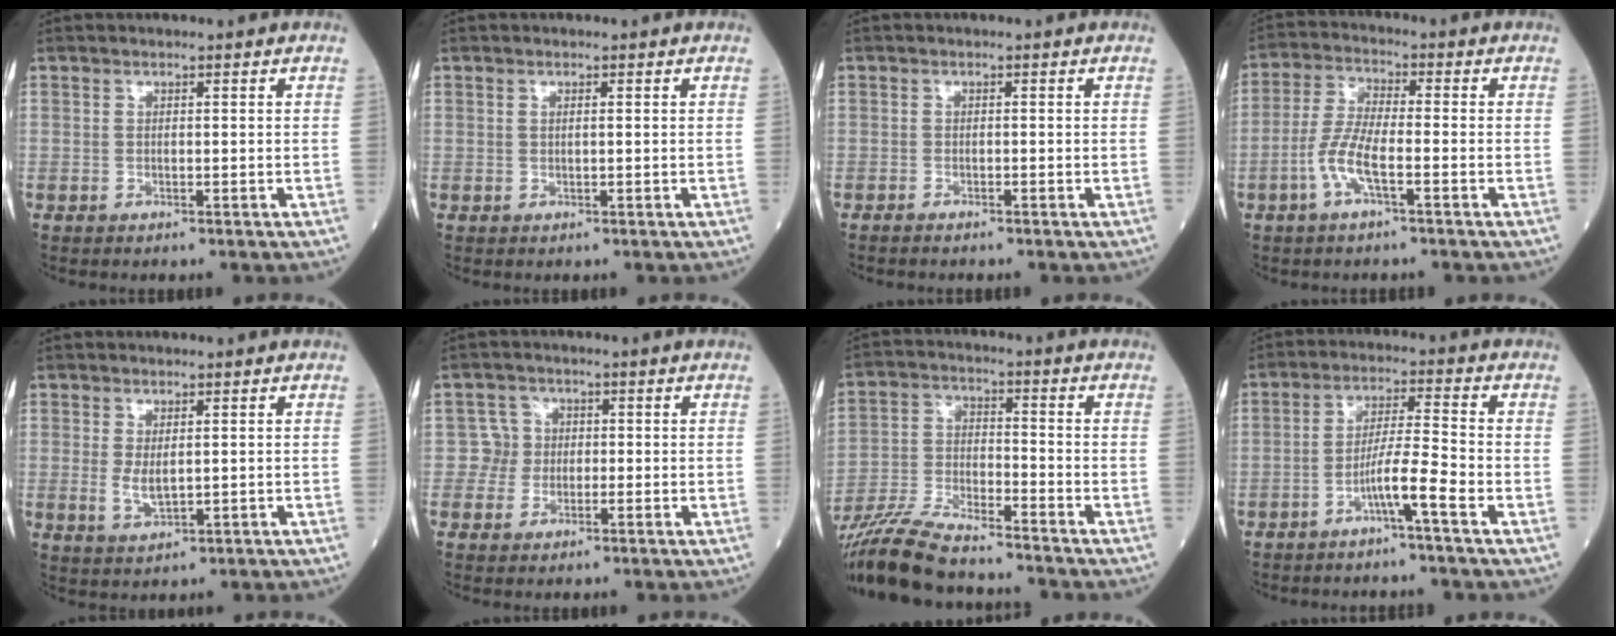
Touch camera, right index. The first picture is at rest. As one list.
[{"total": 0.5, "force": [0.2, 0.1, 0.5], "torque": [-0.014, -0.001, 0.004]}, {"total": 0.7, "force": [-0.7, 0.0, 0.2], "torque": [-0.009, -0.002, -0.013]}, {"total": 6.4, "force": [-2.6, 1.2, 5.7], "torque": [-0.127, 0.003, -0.055]}, {"total": 3.1, "force": [0.1, 1.3, 2.8], "torque": [-0.055, -0.009, 0.010]}, {"total": 3.0, "force": [-0.4, 2.9, 0.1], "torque": [0.010, 0.010, -0.012]}, {"total": 13.4, "force": [-12.0, 1.4, 5.8], "torque": [-0.106, -0.018, -0.214]}, {"total": 5.7, "force": [-3.1, -0.7, 4.7], "torque": [-0.085, 0.009, -0.059]}]